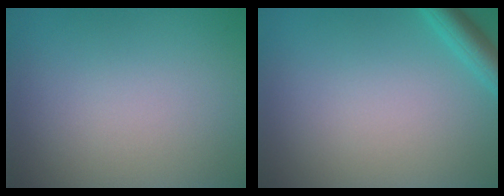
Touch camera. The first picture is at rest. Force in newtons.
{"total": 2.4, "press": 2.4, "slide": 0.2}